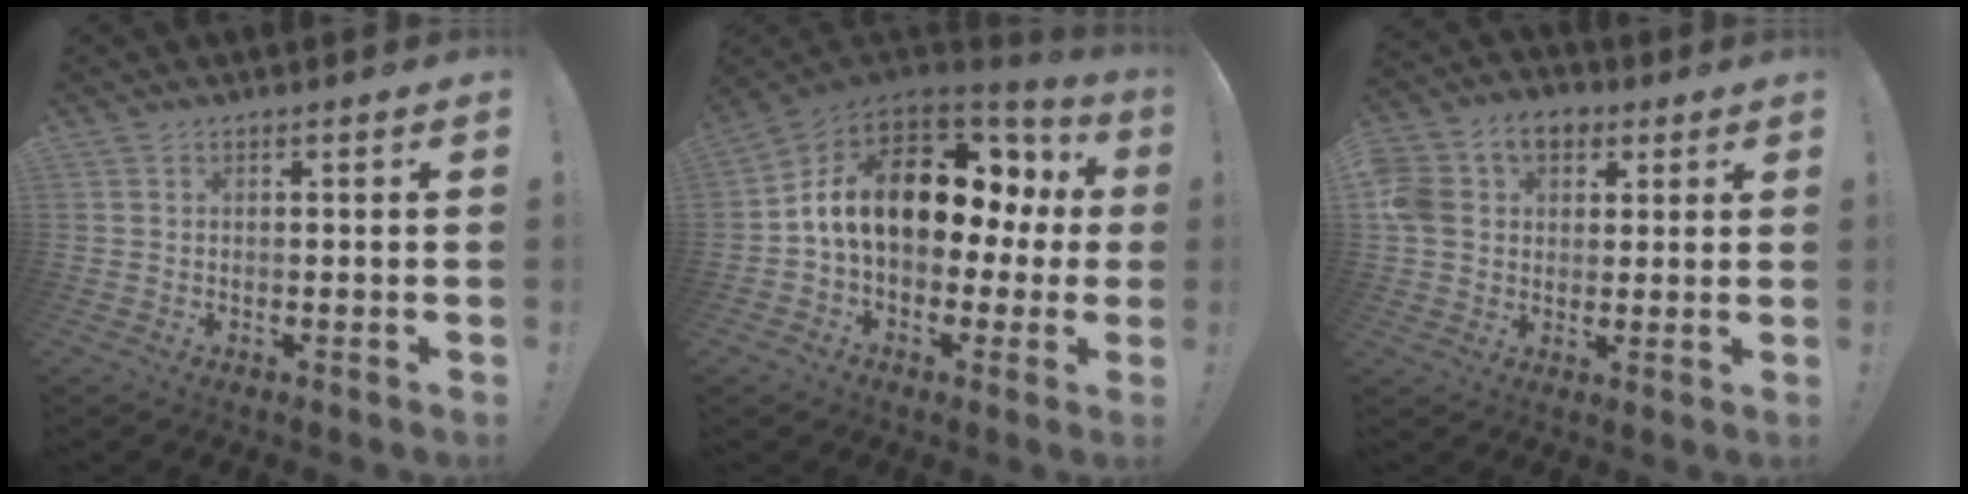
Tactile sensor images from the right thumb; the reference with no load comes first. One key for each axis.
{"total": 18.7, "fx": 4.6, "fy": 11.5, "fz": 14.0, "tx": -0.217, "ty": -0.010, "tz": 0.094}
{"total": 12.9, "fx": 4.0, "fy": 10.2, "fz": 6.7, "tx": -0.118, "ty": -0.002, "tz": 0.081}